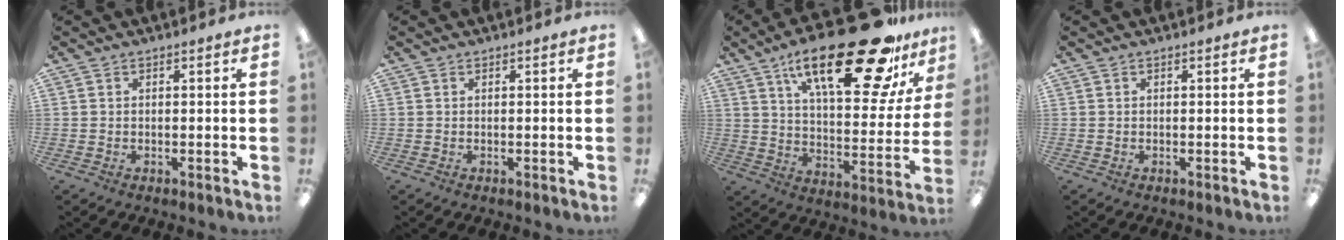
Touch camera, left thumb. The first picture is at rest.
{"total": 0.0}
{"total": 27.8, "force": [17.6, 9.3, 19.4], "torque": [-0.284, -0.104, 0.279]}
{"total": 0.0}